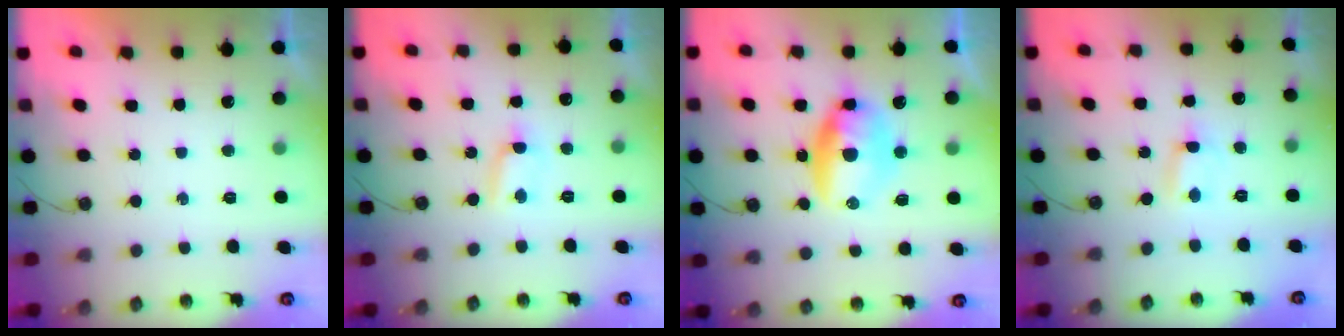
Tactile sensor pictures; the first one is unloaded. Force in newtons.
{"total": 4.3, "press": 4.3, "slide": 0.4}
{"total": 12.1, "press": 11.1, "slide": 4.8}
{"total": 0.6, "press": 0.4, "slide": 0.4}